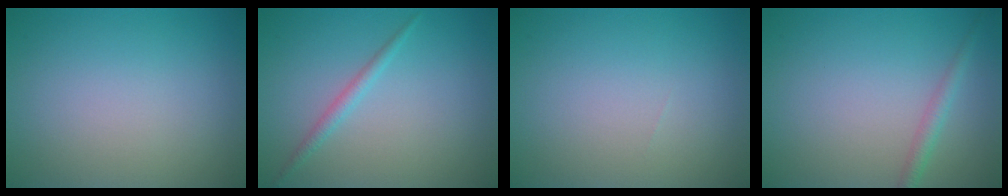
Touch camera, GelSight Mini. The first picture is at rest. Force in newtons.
{"total": 1.3, "press": 1.3, "slide": 0.1}
{"total": 0.0}
{"total": 1.5, "press": 1.5, "slide": 0.0}